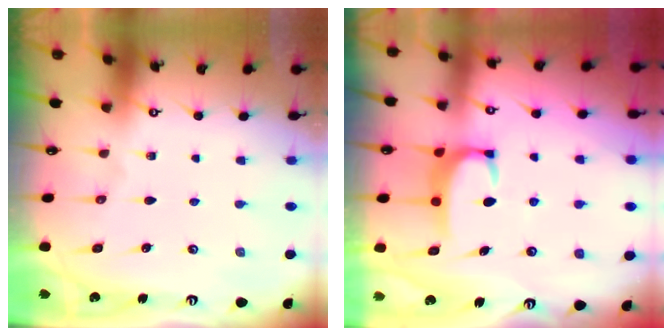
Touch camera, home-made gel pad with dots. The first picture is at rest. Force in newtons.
{"total": 3.2, "press": 3.2, "slide": 0.6}